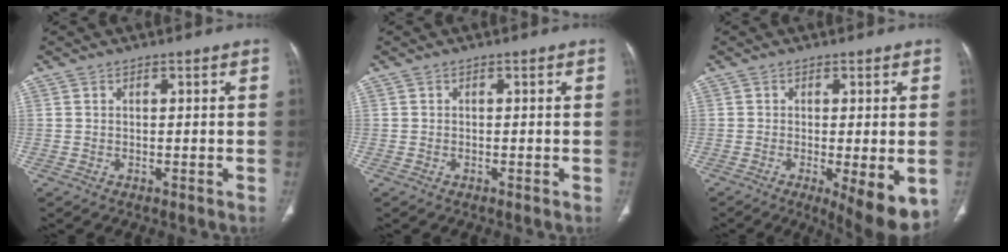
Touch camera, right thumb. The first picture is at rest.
{"total": 0.0}
{"total": 9.5, "force": [-3.0, 2.7, 8.6], "torque": [-0.115, -0.022, -0.040]}